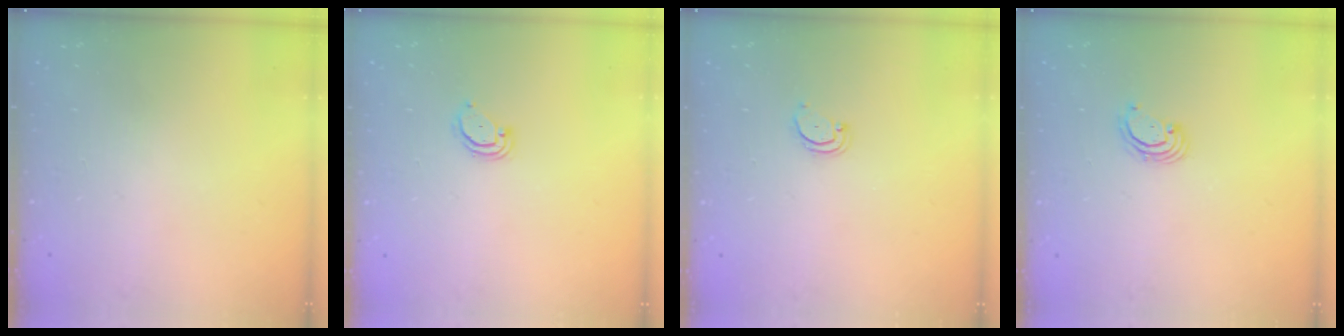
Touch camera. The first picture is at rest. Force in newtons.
{"total": 3.0, "press": 3.0, "slide": 0.2}
{"total": 2.7, "press": 2.7, "slide": 0.3}
{"total": 2.8, "press": 2.8, "slide": 0.3}